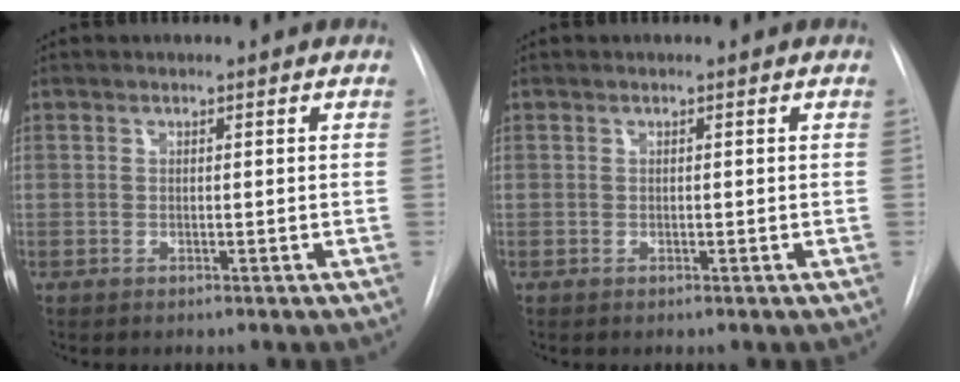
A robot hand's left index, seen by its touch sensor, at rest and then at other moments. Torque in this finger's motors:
{"motor_torque": [-0.24, 0.27, -0.07, -0.01]}